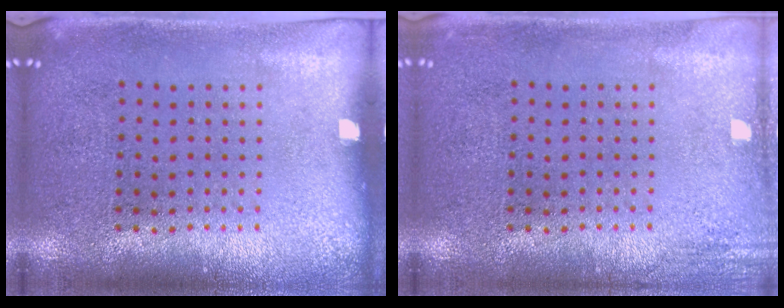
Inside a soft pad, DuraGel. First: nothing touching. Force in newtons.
{"total": 1.4, "press": 1.4, "slide": 0.2}